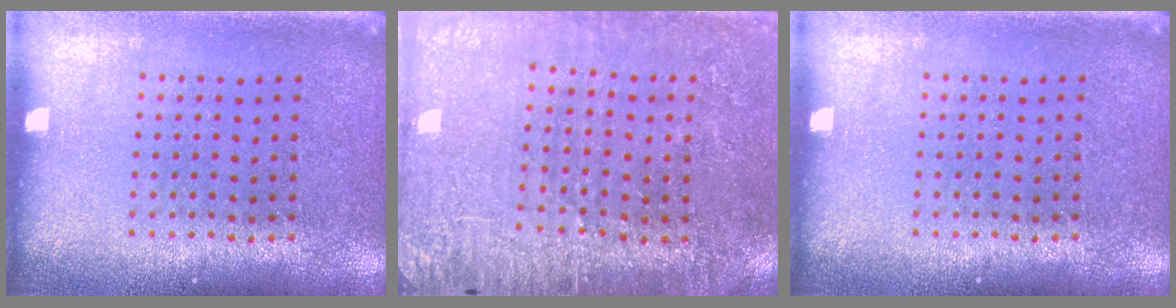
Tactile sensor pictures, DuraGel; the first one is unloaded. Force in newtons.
{"total": 2.9, "press": 2.8, "slide": 0.9}
{"total": 0.0}